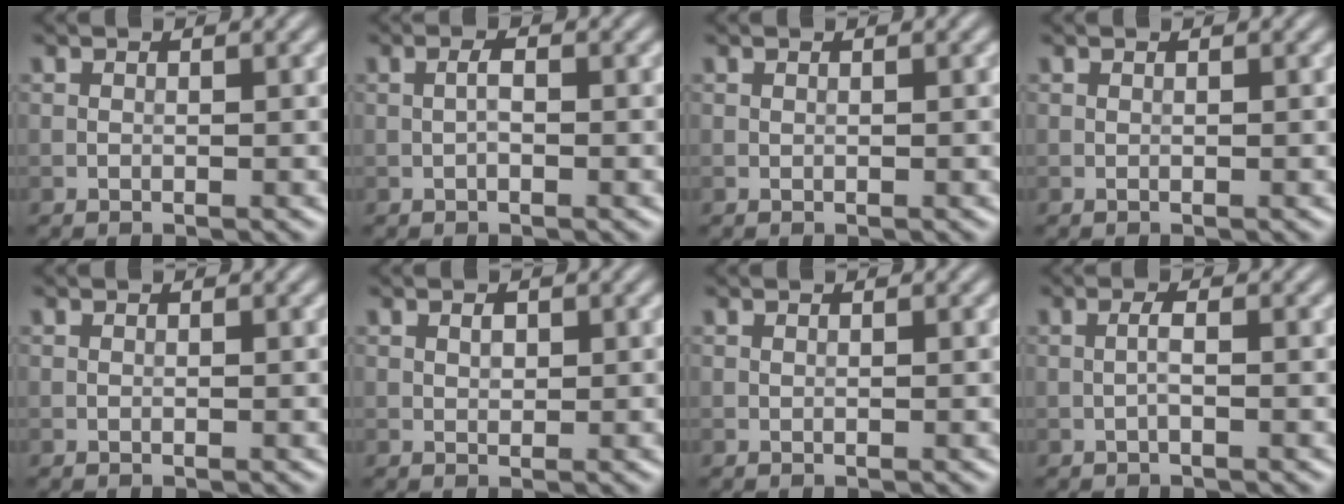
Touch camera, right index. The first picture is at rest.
{"total": 1.1, "force": [-0.2, 0.4, 1.0], "torque": [-0.019, 0.000, -0.004]}
{"total": 0.0}
{"total": 0.0}
{"total": 0.0}
{"total": 0.9, "force": [0.3, 0.6, 0.6], "torque": [-0.010, 0.000, 0.005]}
{"total": 0.0}
{"total": 1.1, "force": [-0.3, 0.1, 1.1], "torque": [-0.022, 0.002, -0.007]}